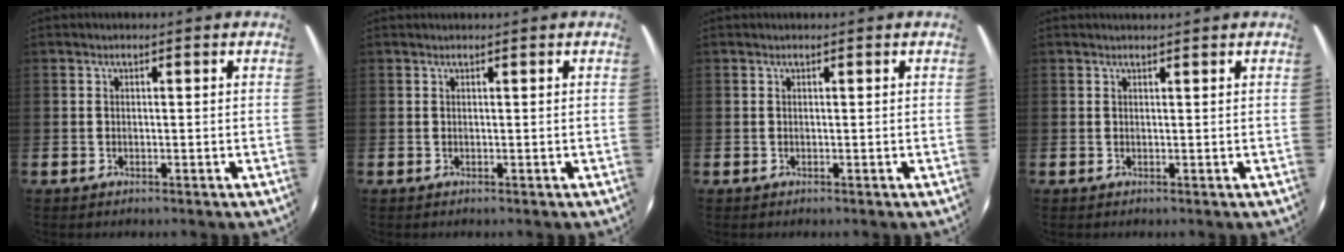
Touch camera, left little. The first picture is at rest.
{"total": 0.0}
{"total": 0.0}
{"total": 0.7, "force": [0.6, -0.1, 0.0], "torque": [0.000, 0.001, 0.013]}